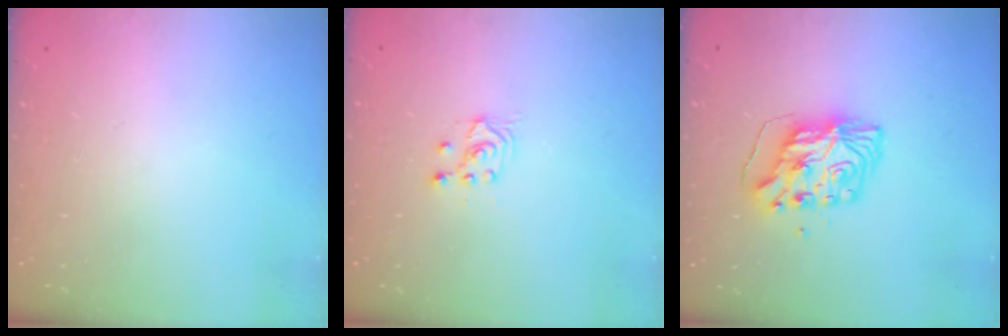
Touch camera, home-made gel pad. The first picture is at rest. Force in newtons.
{"total": 2.5, "press": 2.4, "slide": 0.7}
{"total": 10.1, "press": 10.0, "slide": 1.0}